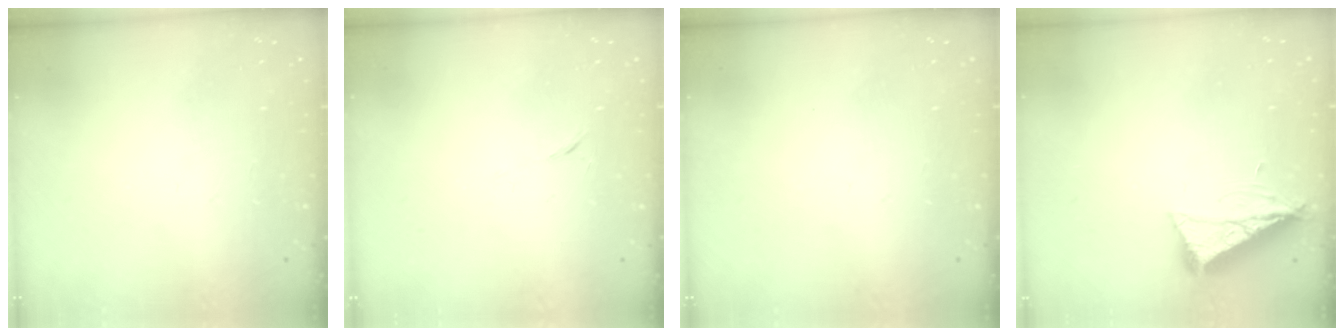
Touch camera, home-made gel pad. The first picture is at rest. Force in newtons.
{"total": 3.9, "press": 3.8, "slide": 0.9}
{"total": 0.0}
{"total": 7.7, "press": 7.6, "slide": 0.8}